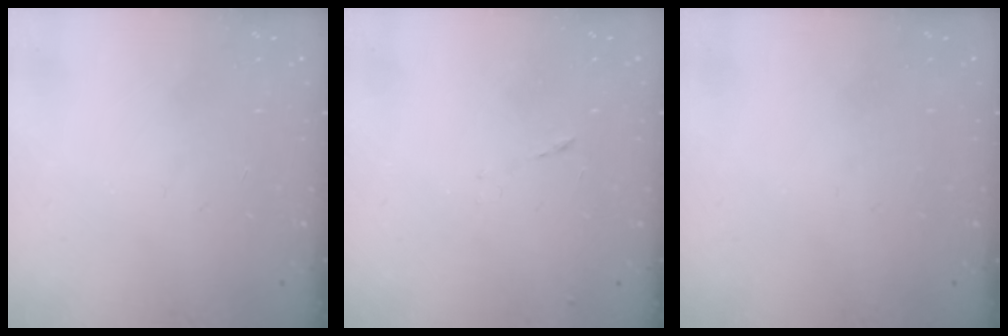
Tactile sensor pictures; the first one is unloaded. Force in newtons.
{"total": 7.5, "press": 7.4, "slide": 0.6}
{"total": 0.0}